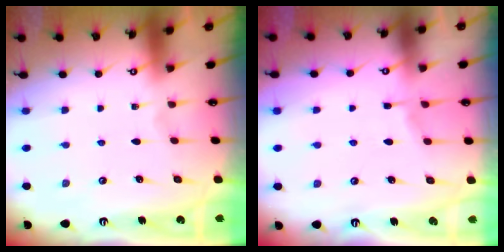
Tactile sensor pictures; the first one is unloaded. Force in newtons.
{"total": 3.3, "press": 3.3, "slide": 0.6}